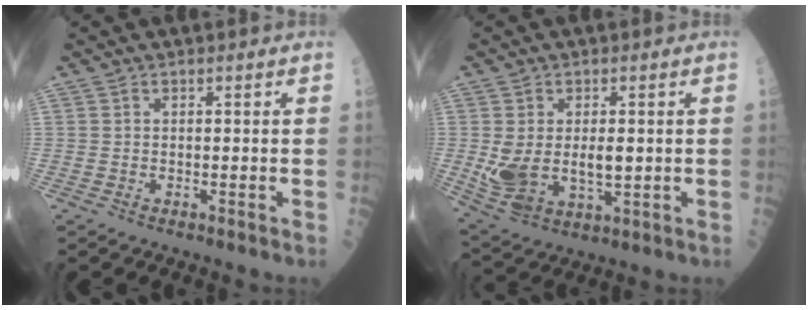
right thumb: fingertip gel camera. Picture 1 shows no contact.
{"total": 11.2, "force": [-0.2, 6.6, 9.1], "torque": [-0.167, -0.012, 0.015]}